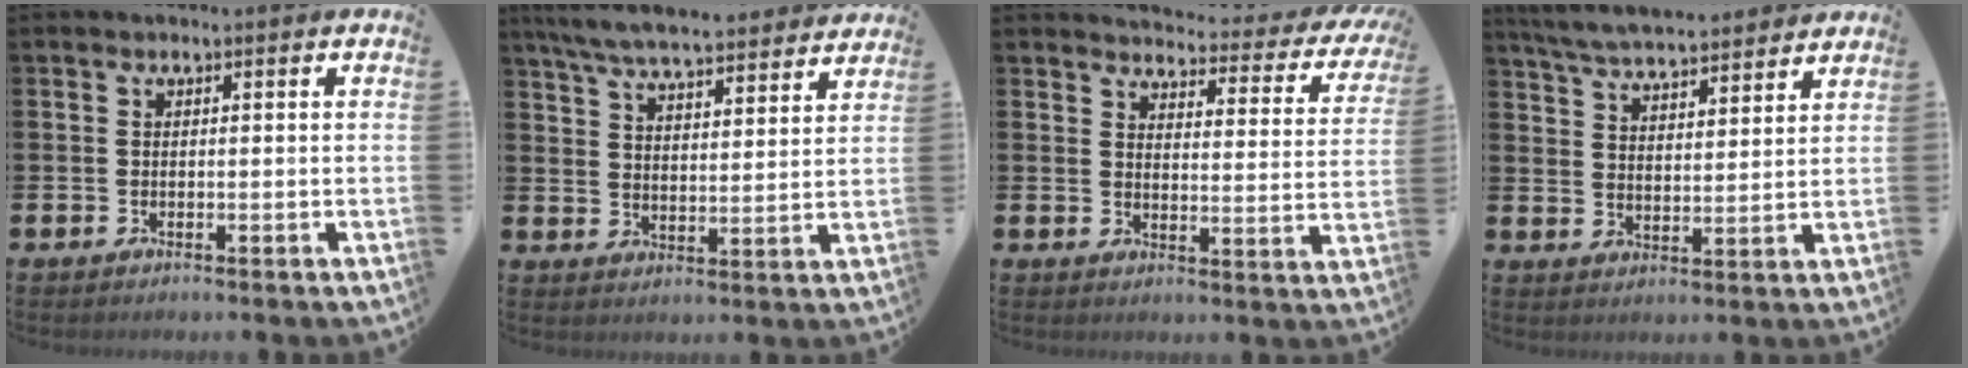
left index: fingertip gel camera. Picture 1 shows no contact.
{"total": 7.3, "force": [6.9, 0.8, 2.1], "torque": [-0.070, -0.039, 0.123]}
{"total": 3.1, "force": [2.9, 0.8, 0.7], "torque": [-0.026, -0.032, 0.042]}
{"total": 6.2, "force": [6.1, 0.6, 1.1], "torque": [-0.049, -0.034, 0.109]}